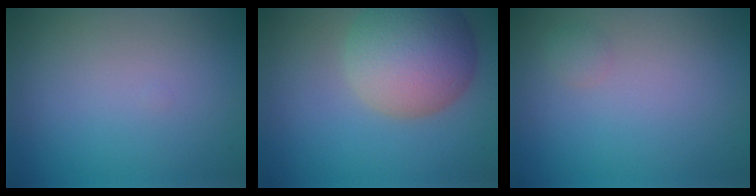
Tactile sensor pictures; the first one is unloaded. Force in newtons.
{"total": 8.4, "press": 8.4, "slide": 0.8}
{"total": 0.7, "press": 0.7, "slide": 0.0}